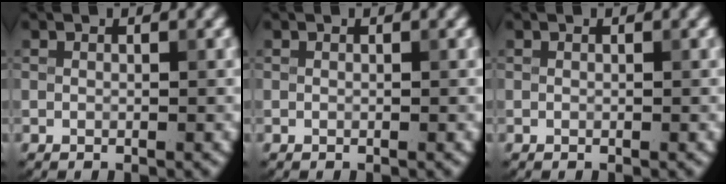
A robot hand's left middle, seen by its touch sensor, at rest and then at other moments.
{"total": 0.0}
{"total": 0.0}